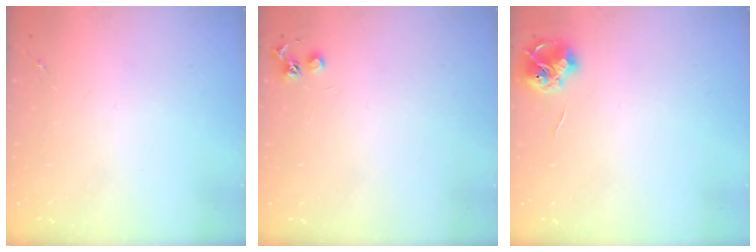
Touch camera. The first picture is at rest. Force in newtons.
{"total": 4.1, "press": 4.1, "slide": 0.5}
{"total": 7.3, "press": 7.3, "slide": 0.6}